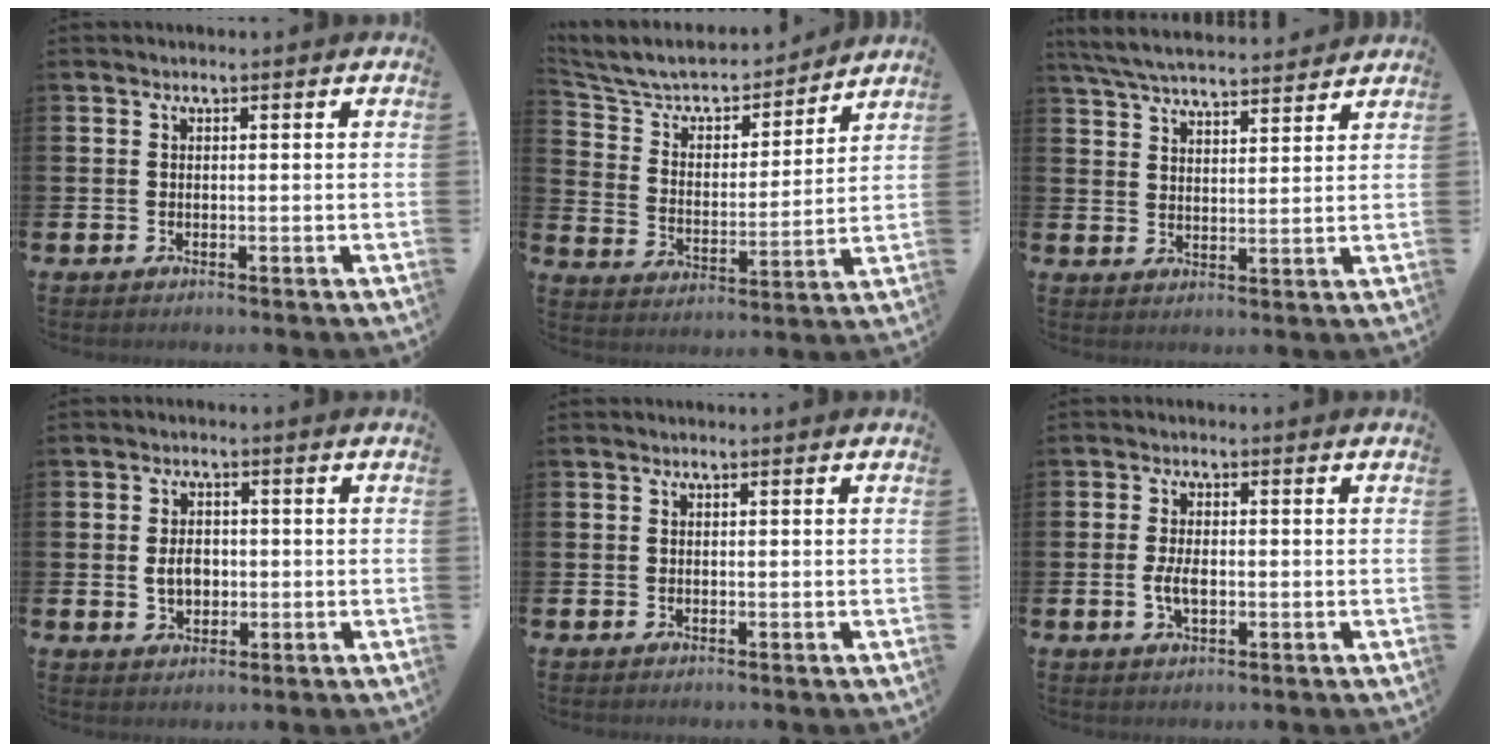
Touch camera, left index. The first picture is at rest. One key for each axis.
{"total": 7.7, "fx": 7.0, "fy": 2.7, "fz": 2.0, "tx": -0.085, "ty": -0.049, "tz": 0.120}
{"total": 6.1, "fx": 5.9, "fy": 0.6, "fz": 1.3, "tx": -0.053, "ty": -0.031, "tz": 0.107}
{"total": 3.4, "fx": -0.2, "fy": 2.4, "fz": 2.3, "tx": -0.025, "ty": -0.001, "tz": -0.010}
{"total": 0.0}
{"total": 3.3, "fx": -0.3, "fy": 1.6, "fz": 2.8, "tx": -0.039, "ty": -0.002, "tz": -0.010}